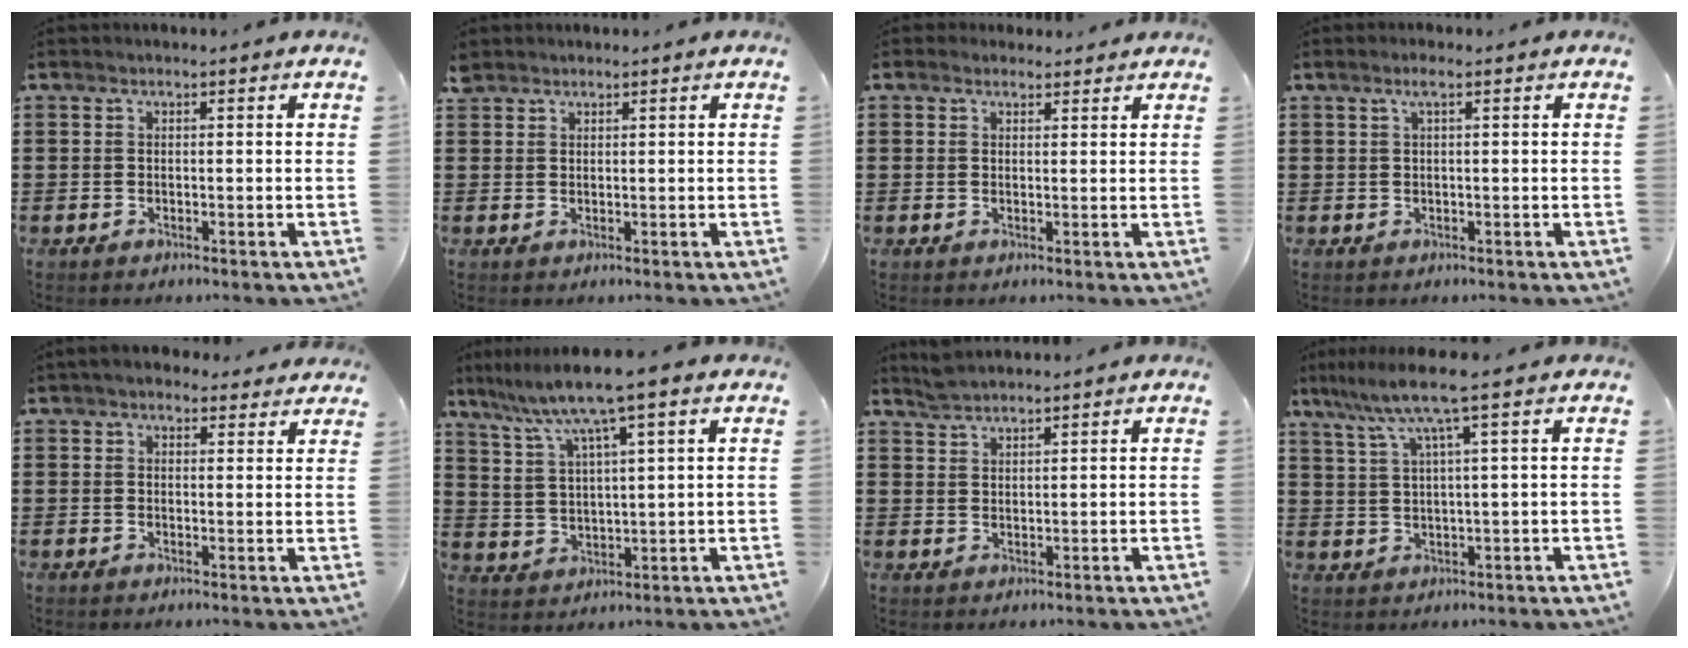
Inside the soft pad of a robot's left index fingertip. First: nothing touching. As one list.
[{"total": 1.5, "force": [1.4, 0.7, 0.2], "torque": [-0.007, 0.003, 0.028]}, {"total": 1.8, "force": [1.6, 0.9, 0.2], "torque": [-0.008, 0.005, 0.032]}, {"total": 1.6, "force": [0.5, 0.1, 1.5], "torque": [-0.030, 0.001, 0.010]}, {"total": 3.3, "force": [2.7, 1.4, 1.1], "torque": [-0.030, -0.001, 0.050]}, {"total": 8.2, "force": [5.5, 0.6, 6.0], "torque": [-0.131, -0.020, 0.092]}, {"total": 2.3, "force": [2.2, 0.3, 0.3], "torque": [-0.012, 0.003, 0.044]}, {"total": 7.1, "force": [3.8, 0.2, 5.9], "torque": [-0.134, -0.010, 0.061]}]